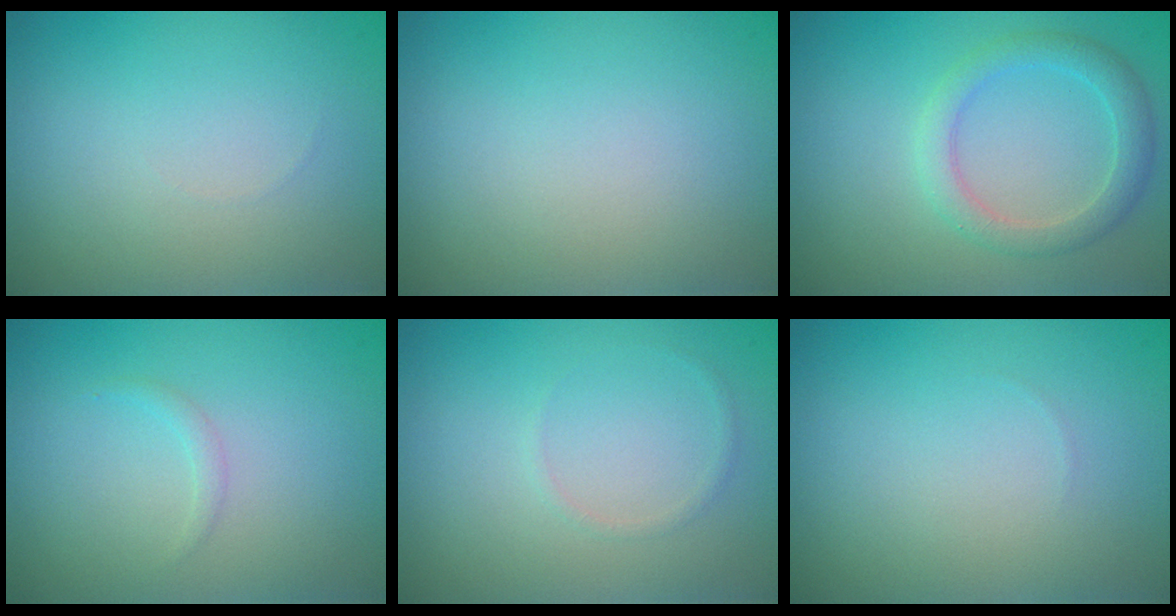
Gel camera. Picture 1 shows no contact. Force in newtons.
{"total": 0.0}
{"total": 2.7, "press": 2.7, "slide": 0.1}
{"total": 0.7, "press": 0.7, "slide": 0.1}
{"total": 0.7, "press": 0.7, "slide": 0.0}
{"total": 0.0}